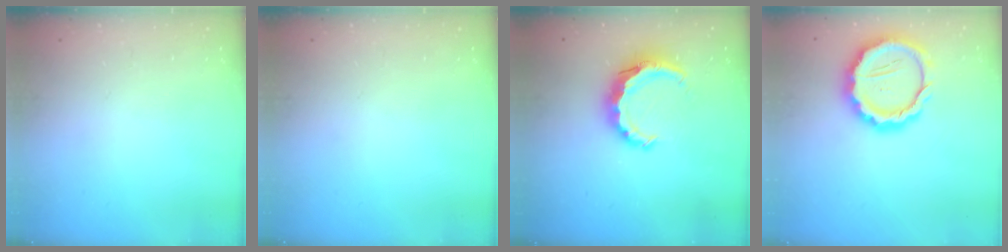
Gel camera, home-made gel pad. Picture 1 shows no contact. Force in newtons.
{"total": 0.0}
{"total": 8.9, "press": 8.7, "slide": 1.4}
{"total": 15.8, "press": 15.5, "slide": 3.2}